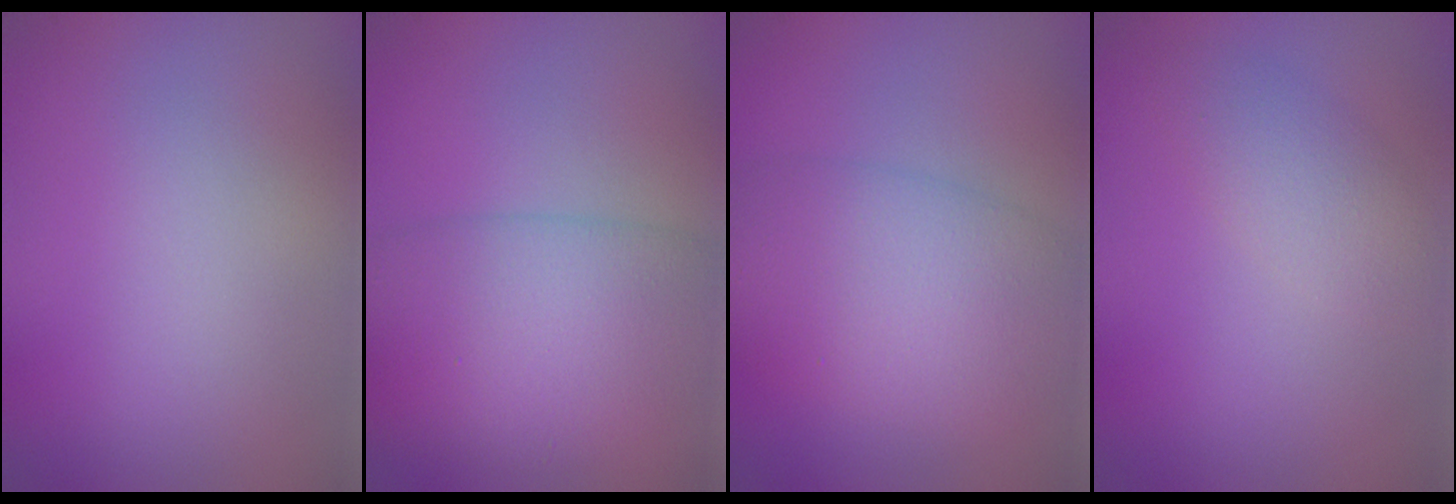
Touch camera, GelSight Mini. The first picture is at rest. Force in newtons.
{"total": 9.9, "press": 9.9, "slide": 0.2}
{"total": 7.8, "press": 7.7, "slide": 0.4}
{"total": 2.1, "press": 2.1, "slide": 0.0}